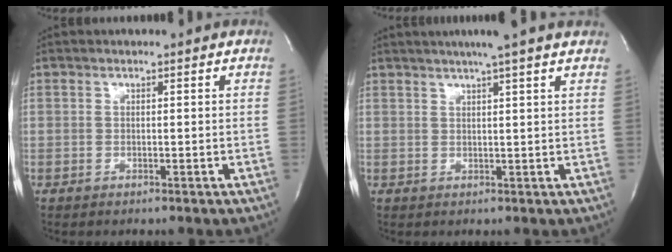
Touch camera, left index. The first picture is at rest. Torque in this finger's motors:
{"motor_torque": [-0.02, -0.03, 0.20, 0.06]}